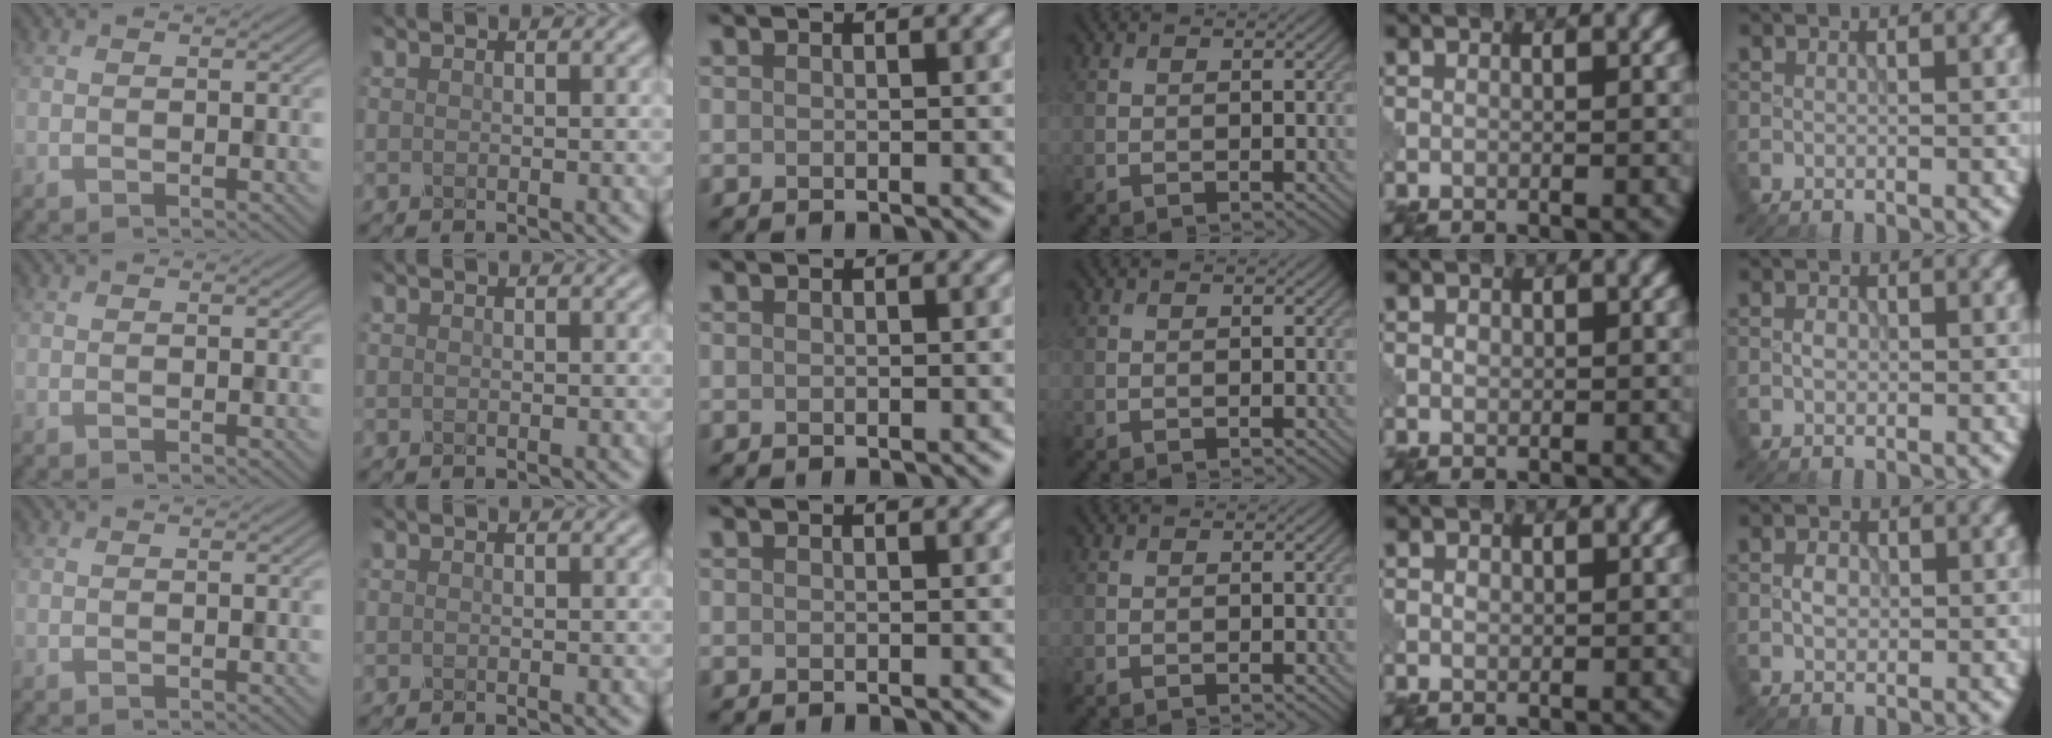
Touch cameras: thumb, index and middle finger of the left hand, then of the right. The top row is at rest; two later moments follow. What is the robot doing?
{"motion": "close", "object": "eyeshadow palette"}